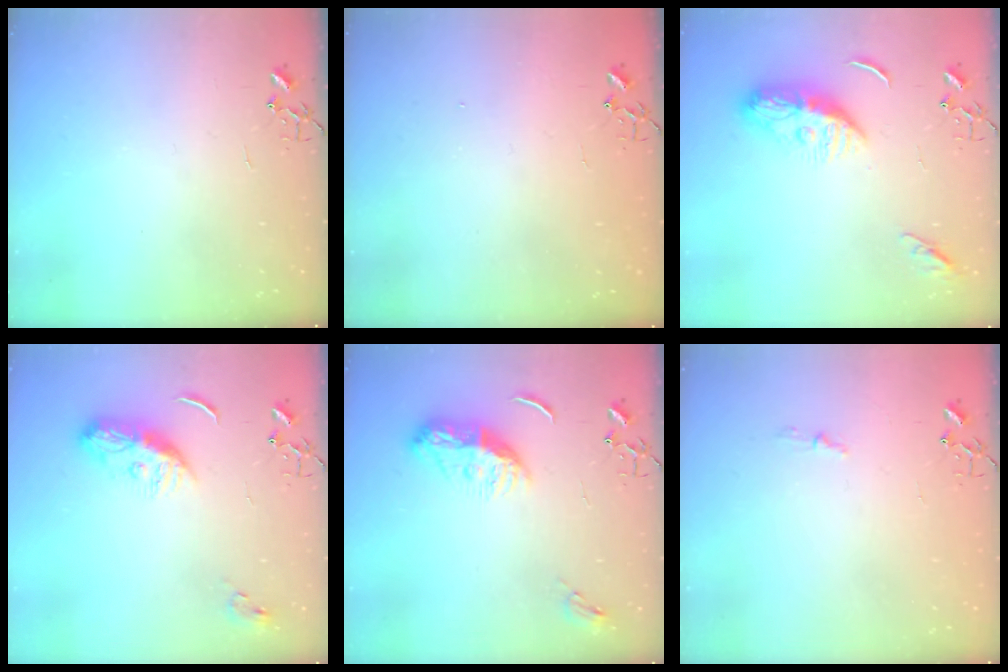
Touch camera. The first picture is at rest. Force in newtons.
{"total": 1.4, "press": 1.4, "slide": 0.3}
{"total": 10.4, "press": 10.4, "slide": 1.2}
{"total": 10.1, "press": 10.1, "slide": 0.1}
{"total": 11.0, "press": 11.0, "slide": 0.3}
{"total": 3.9, "press": 3.8, "slide": 0.4}